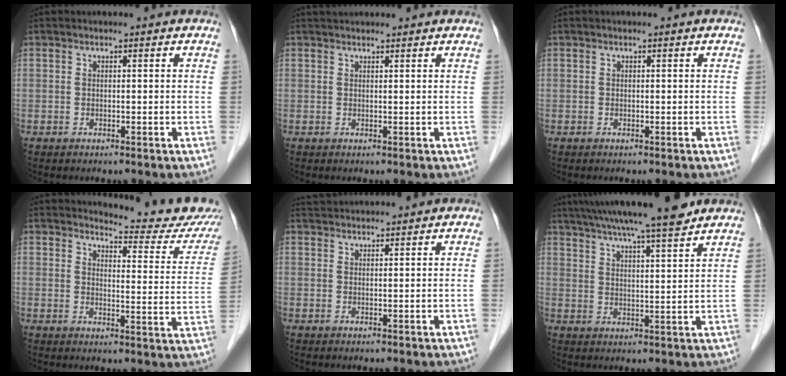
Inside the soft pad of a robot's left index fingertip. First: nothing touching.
{"total": 2.8, "force": [2.7, 0.4, 0.7], "torque": [-0.011, 0.031, 0.043]}
{"total": 0.0}
{"total": 14.0, "force": [13.8, 0.9, 2.6], "torque": [-0.019, -0.084, 0.142]}
{"total": 4.5, "force": [4.5, 0.0, 0.7], "torque": [-0.015, 0.037, 0.077]}
{"total": 16.5, "force": [14.2, 0.5, 8.4], "torque": [-0.144, 0.023, 0.209]}